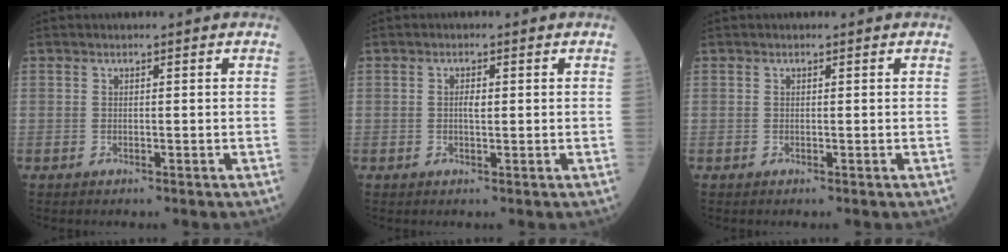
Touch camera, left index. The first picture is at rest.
{"total": 1.5, "force": [0.1, 0.6, 1.3], "torque": [-0.027, 0.002, 0.002]}
{"total": 0.0}